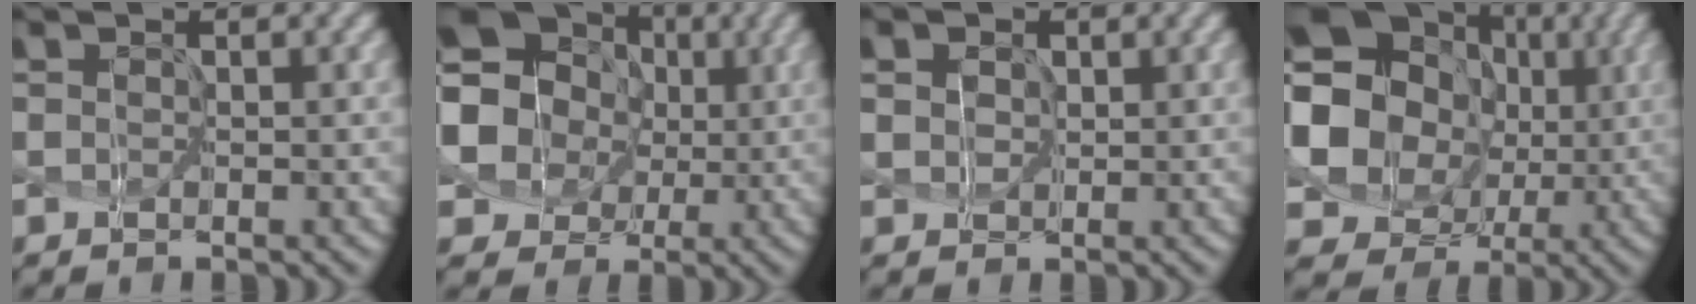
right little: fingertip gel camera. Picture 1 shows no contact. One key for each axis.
{"total": 10.4, "fx": 1.2, "fy": 9.0, "fz": 5.0, "tx": -0.117, "ty": 0.007, "tz": 0.006}
{"total": 4.8, "fx": 2.3, "fy": 3.4, "fz": 2.4, "tx": -0.050, "ty": 0.023, "tz": 0.022}
{"total": 10.5, "fx": 1.0, "fy": 8.7, "fz": 5.9, "tx": -0.125, "ty": -0.016, "tz": 0.019}